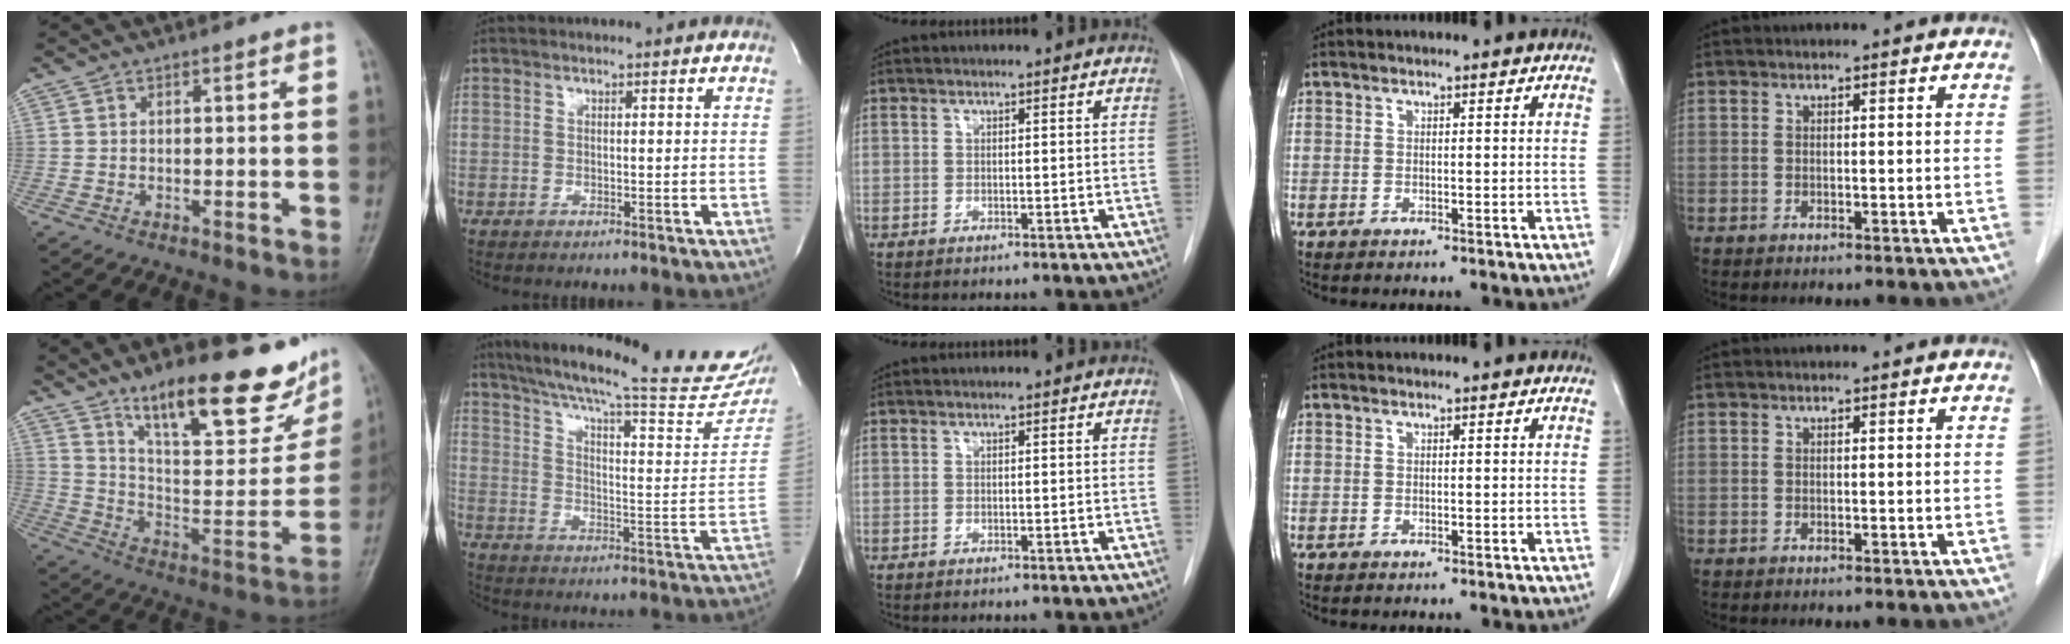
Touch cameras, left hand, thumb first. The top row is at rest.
{"thumb": {"total": 24.9, "force": [16.6, 7.5, 17.0], "torque": [-0.202, -0.073, 0.264]}, "index": {"total": 28.9, "force": [24.4, 2.7, 15.2], "torque": [-0.241, -0.058, 0.313]}}